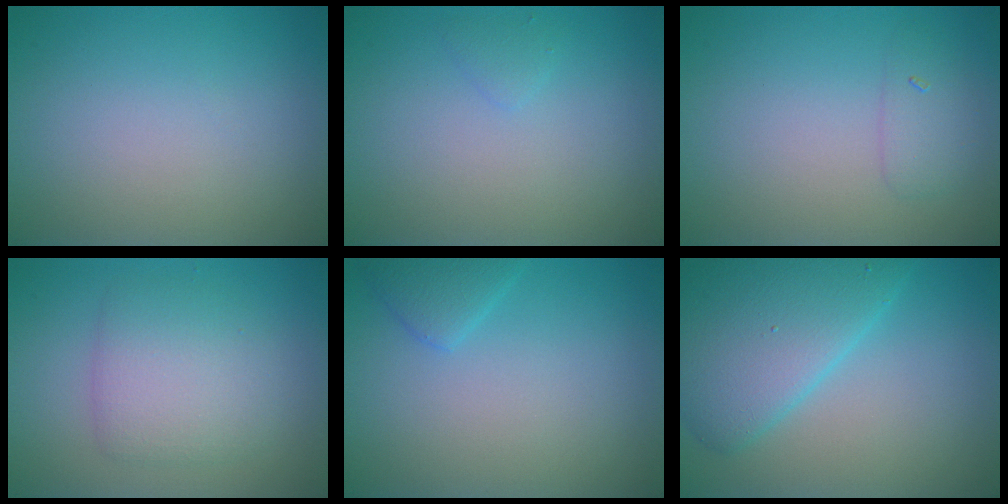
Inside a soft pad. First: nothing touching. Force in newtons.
{"total": 0.7, "press": 0.7, "slide": 0.0}
{"total": 1.5, "press": 1.5, "slide": 0.0}
{"total": 3.9, "press": 3.9, "slide": 0.1}
{"total": 1.8, "press": 1.8, "slide": 0.2}
{"total": 7.1, "press": 7.1, "slide": 0.2}